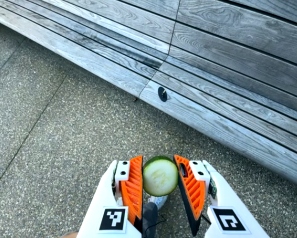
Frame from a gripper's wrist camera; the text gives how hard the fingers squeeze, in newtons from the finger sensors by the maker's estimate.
{"total": 12.8, "left": 12.9, "right": 12.7}